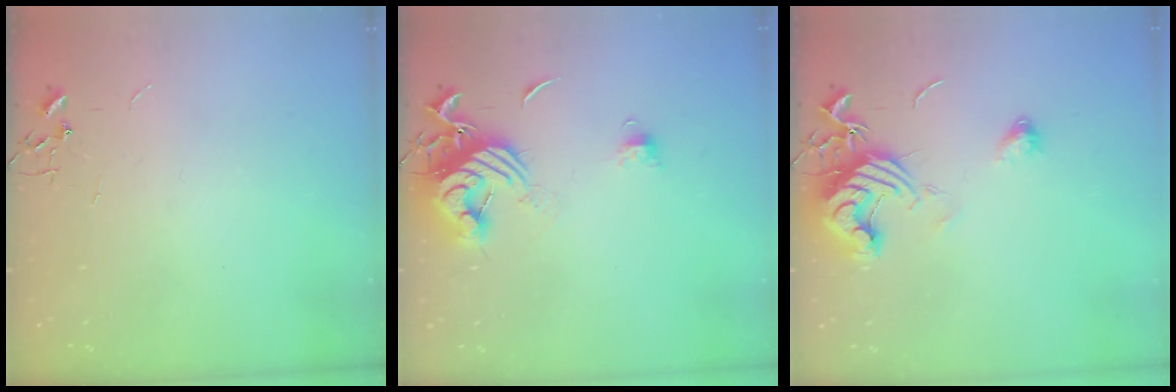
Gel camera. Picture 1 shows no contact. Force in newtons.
{"total": 12.9, "press": 12.8, "slide": 1.5}
{"total": 13.5, "press": 13.4, "slide": 1.7}